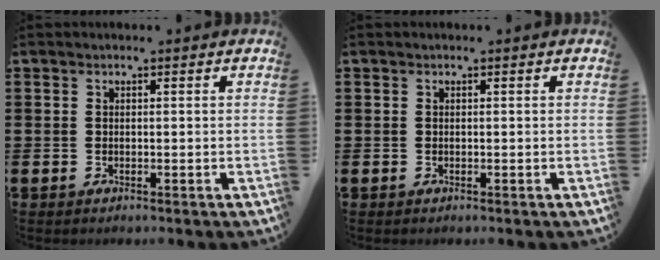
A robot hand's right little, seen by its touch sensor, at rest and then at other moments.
{"total": 0.0}